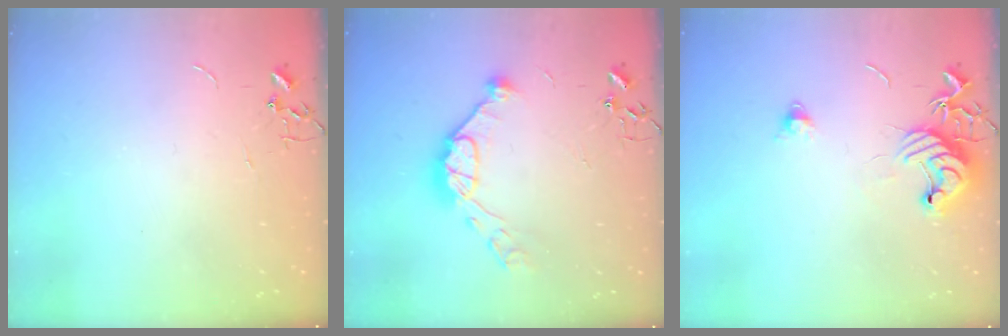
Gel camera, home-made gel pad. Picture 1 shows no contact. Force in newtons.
{"total": 13.0, "press": 12.9, "slide": 1.4}
{"total": 11.4, "press": 11.4, "slide": 0.7}